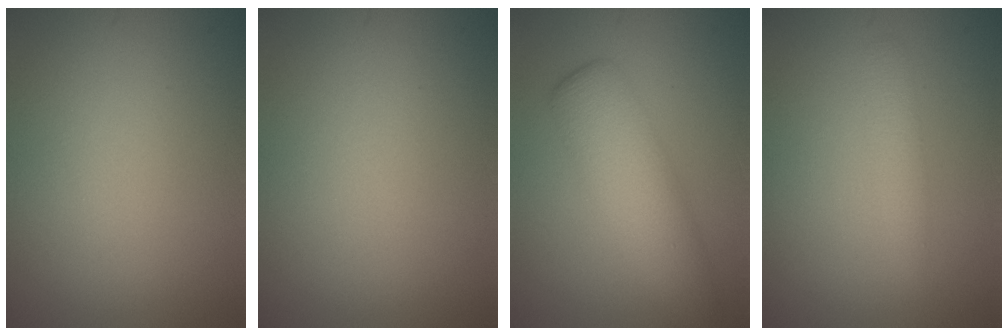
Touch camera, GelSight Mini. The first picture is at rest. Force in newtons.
{"total": 0.0}
{"total": 5.0, "press": 5.0, "slide": 0.3}
{"total": 1.6, "press": 1.6, "slide": 0.2}